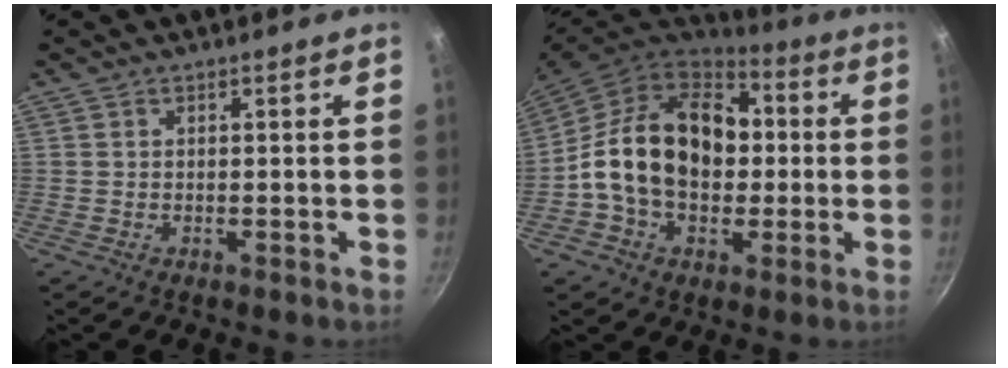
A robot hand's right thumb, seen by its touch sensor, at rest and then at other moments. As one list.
[{"total": 20.1, "force": [0.8, 14.5, 13.9], "torque": [-0.211, 0.034, 0.005]}]